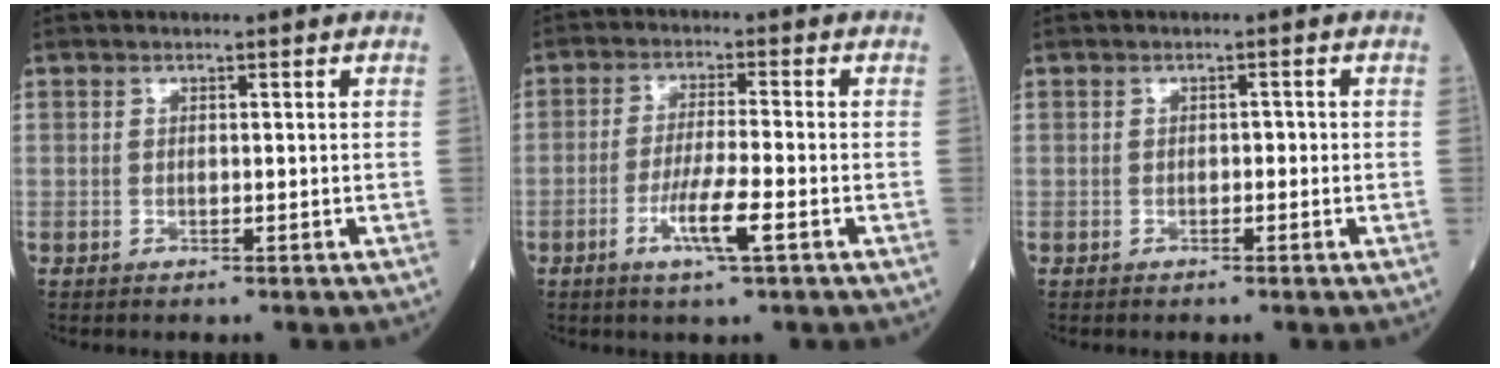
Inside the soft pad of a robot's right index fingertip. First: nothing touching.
{"total": 6.1, "force": [-2.5, 0.0, 5.6], "torque": [-0.108, -0.009, -0.045]}
{"total": 0.7, "force": [-0.3, 0.5, 0.5], "torque": [-0.002, 0.004, -0.006]}